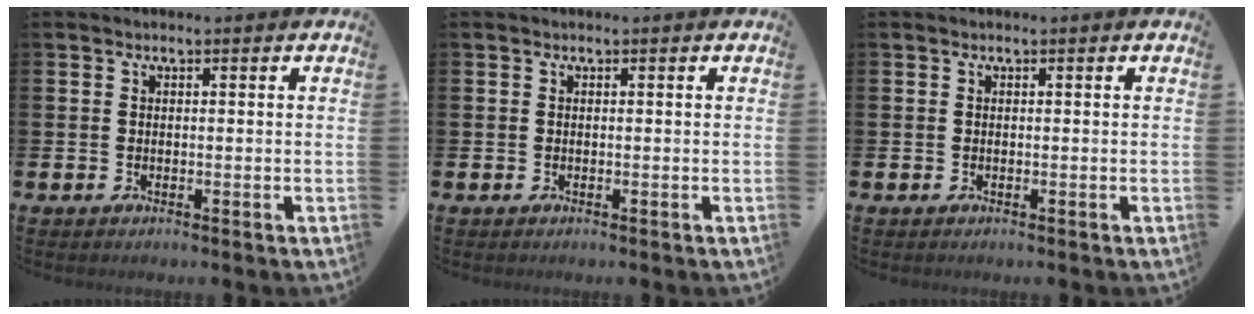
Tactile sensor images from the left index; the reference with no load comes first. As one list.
[{"total": 0.0}, {"total": 0.0}]